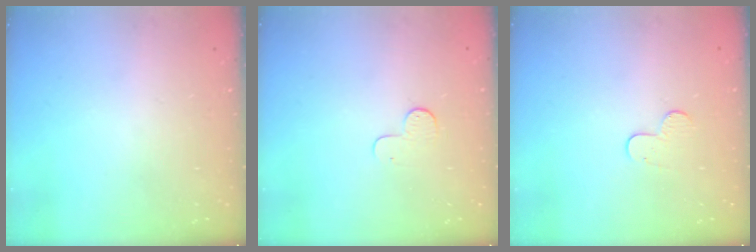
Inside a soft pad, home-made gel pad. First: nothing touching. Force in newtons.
{"total": 4.8, "press": 4.7, "slide": 0.5}
{"total": 5.7, "press": 5.7, "slide": 0.5}